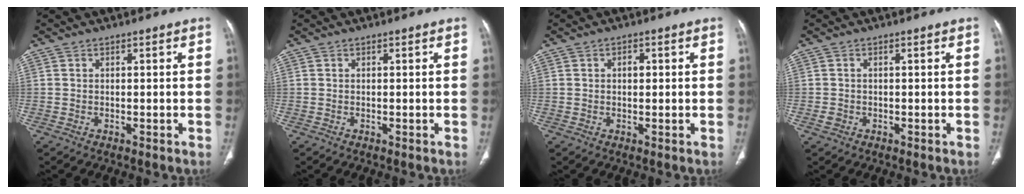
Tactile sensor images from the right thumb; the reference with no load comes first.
{"total": 0.0}
{"total": 1.8, "force": [0.4, 1.1, 1.4], "torque": [-0.014, -0.003, 0.003]}
{"total": 1.0, "force": [-0.4, 0.8, 0.4], "torque": [-0.008, 0.003, -0.005]}